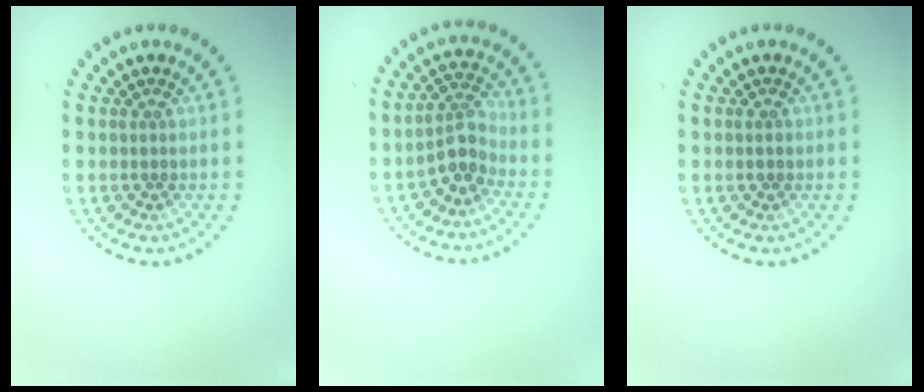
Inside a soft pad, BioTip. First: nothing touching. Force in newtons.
{"total": 2.7, "press": 2.3, "slide": 1.4}
{"total": 0.9, "press": 0.9, "slide": 0.1}